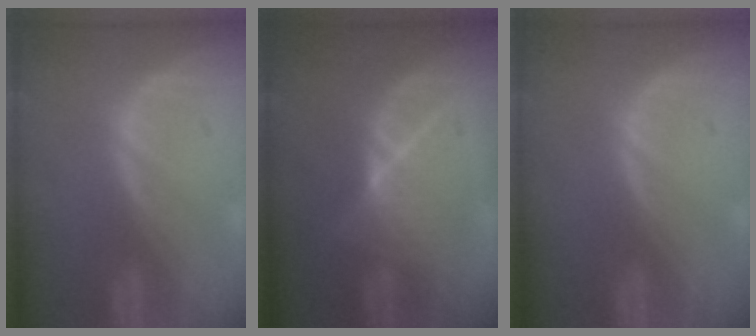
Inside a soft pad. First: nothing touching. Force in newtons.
{"total": 7.0, "press": 7.0, "slide": 0.2}
{"total": 0.0}